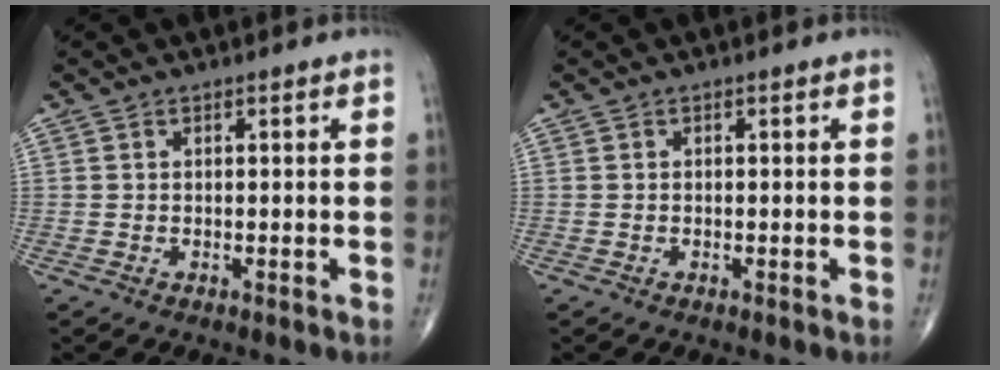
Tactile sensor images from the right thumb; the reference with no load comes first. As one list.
[{"total": 0.0}]